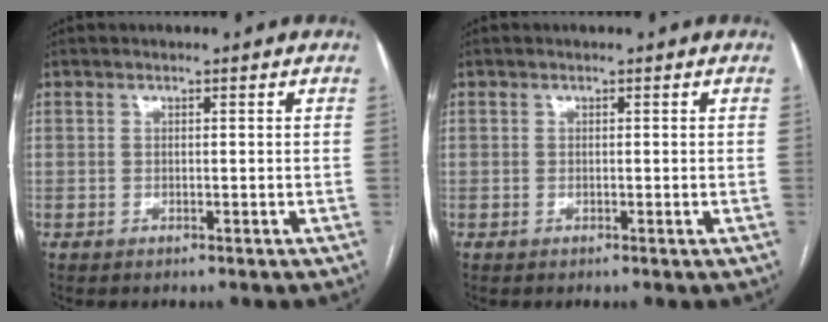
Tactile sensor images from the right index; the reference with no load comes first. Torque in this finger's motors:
{"motor_torque": [-0.11, 0.04, -0.02, -0.01]}